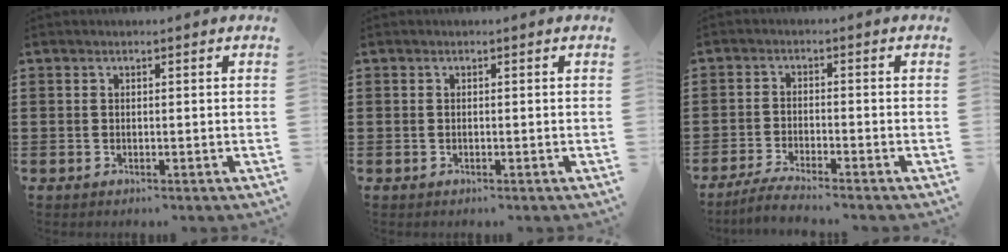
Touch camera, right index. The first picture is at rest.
{"total": 0.0}
{"total": 3.3, "force": [-3.1, -0.3, 1.1], "torque": [-0.026, -0.003, -0.063]}